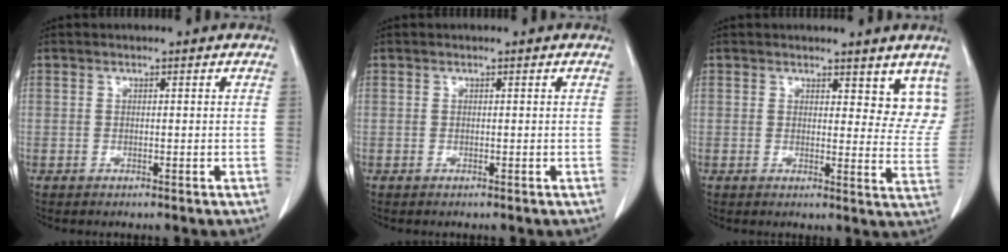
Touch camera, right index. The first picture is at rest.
{"total": 0.0}
{"total": 7.9, "force": [6.3, 3.2, 3.5], "torque": [-0.012, -0.022, 0.064]}